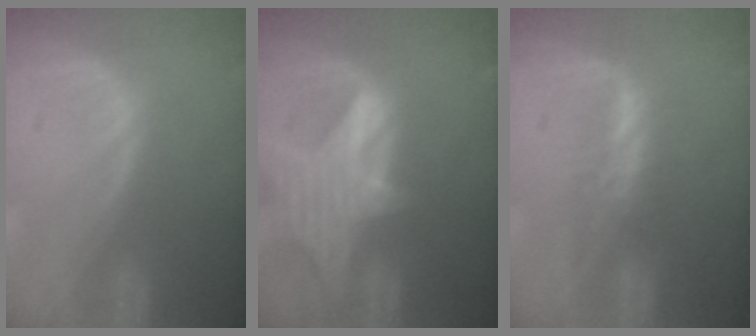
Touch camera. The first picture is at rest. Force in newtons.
{"total": 8.1, "press": 7.4, "slide": 3.4}
{"total": 2.8, "press": 2.7, "slide": 0.5}